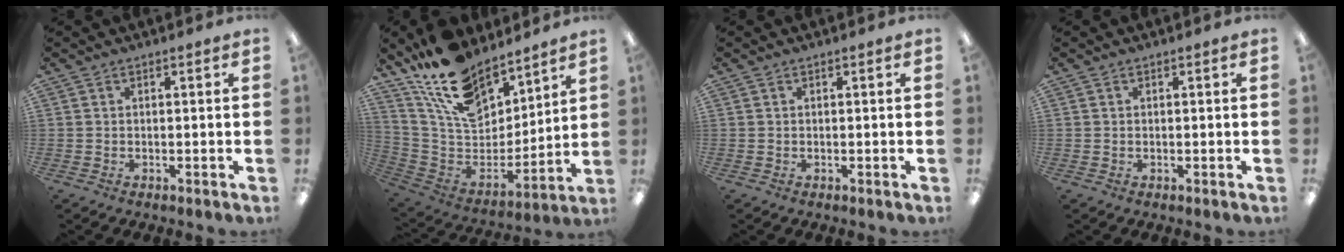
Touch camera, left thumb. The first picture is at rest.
{"total": 19.2, "force": [14.5, 9.3, 8.4], "torque": [-0.170, -0.091, 0.268]}
{"total": 0.0}
{"total": 0.0}